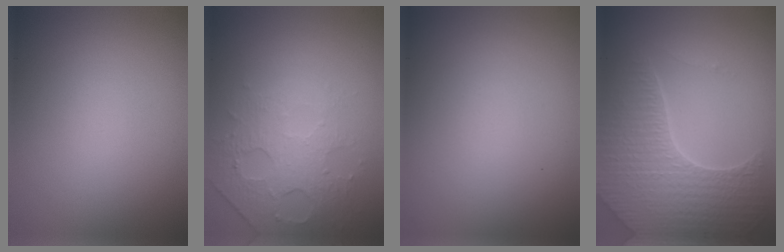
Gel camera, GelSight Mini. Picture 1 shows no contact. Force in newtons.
{"total": 4.7, "press": 3.2, "slide": 3.5}
{"total": 0.0}
{"total": 7.0, "press": 5.2, "slide": 4.6}